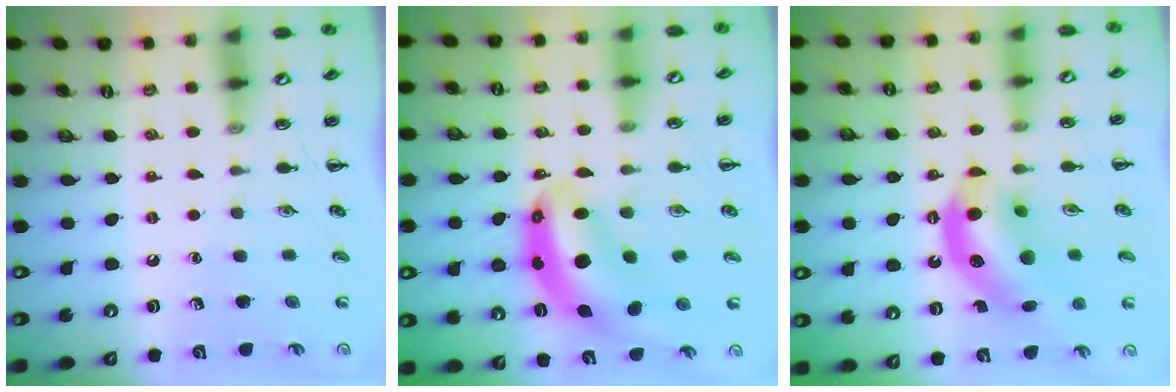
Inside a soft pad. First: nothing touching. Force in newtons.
{"total": 9.4, "press": 9.1, "slide": 2.5}
{"total": 13.6, "press": 13.1, "slide": 3.6}